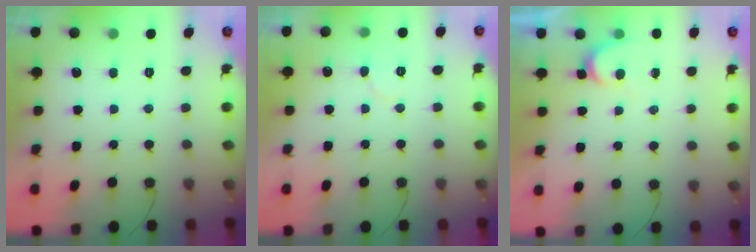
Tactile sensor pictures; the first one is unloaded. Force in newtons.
{"total": 4.4, "press": 4.3, "slide": 0.5}
{"total": 4.0, "press": 4.0, "slide": 0.5}